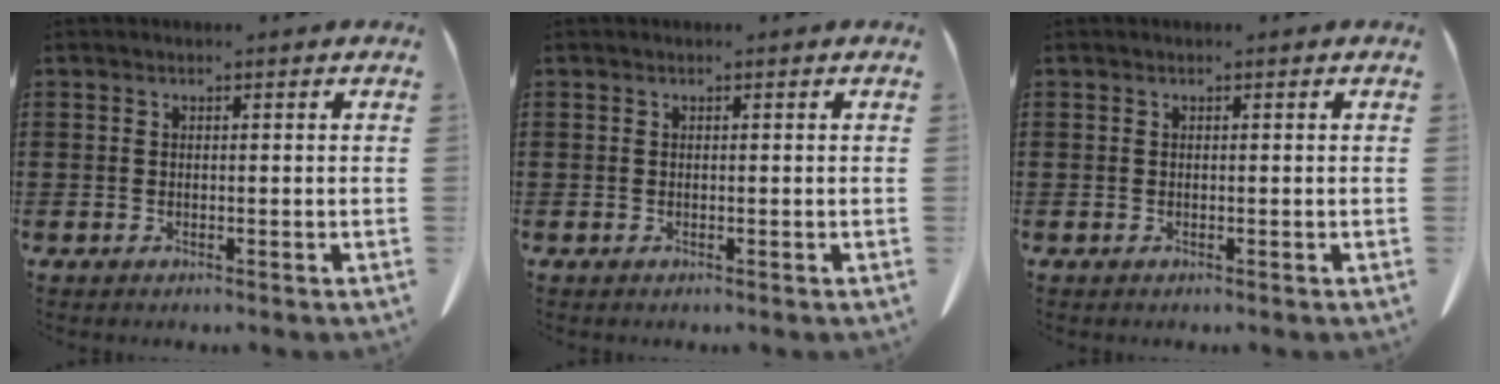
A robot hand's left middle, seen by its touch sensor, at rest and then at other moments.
{"total": 0.0}
{"total": 0.0}